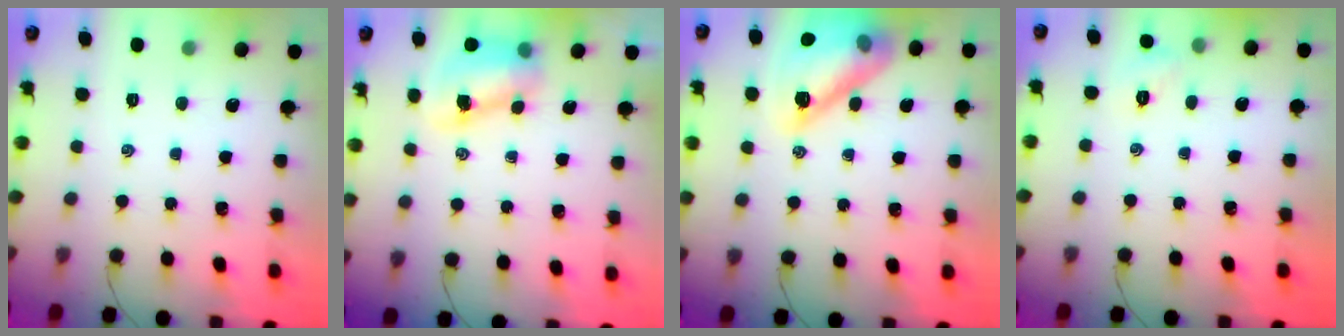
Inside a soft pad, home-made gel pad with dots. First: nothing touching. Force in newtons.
{"total": 8.0, "press": 7.9, "slide": 1.1}
{"total": 17.6, "press": 17.5, "slide": 2.0}
{"total": 2.6, "press": 2.6, "slide": 0.6}